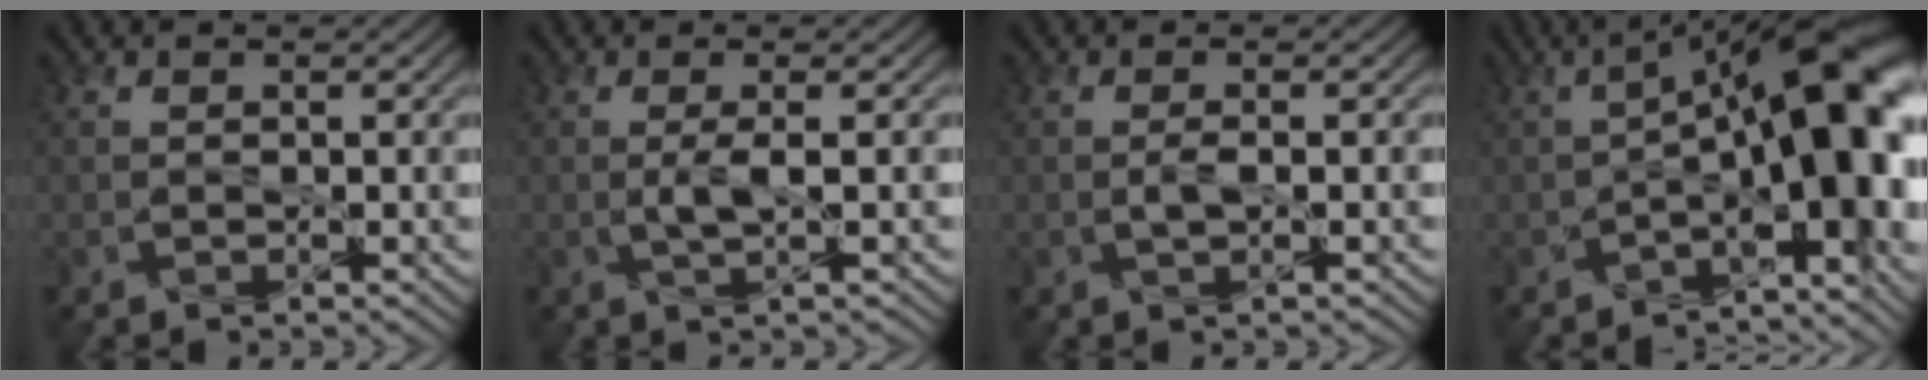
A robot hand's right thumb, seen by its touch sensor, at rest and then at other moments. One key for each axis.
{"total": 2.3, "fx": 0.0, "fy": 0.3, "fz": 2.2, "tx": -0.046, "ty": 0.002, "tz": -0.002}
{"total": 1.5, "fx": -0.1, "fy": 0.4, "fz": 1.4, "tx": -0.030, "ty": 0.001, "tz": -0.003}
{"total": 15.6, "fx": -1.9, "fy": 6.1, "fz": 14.3, "tx": -0.184, "ty": 0.000, "tz": -0.025}